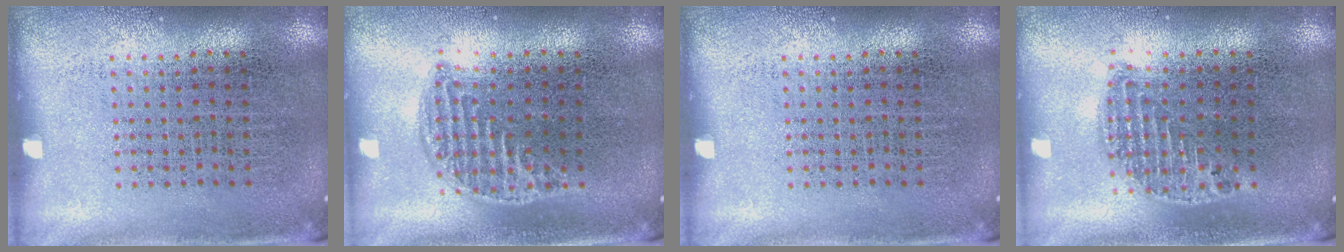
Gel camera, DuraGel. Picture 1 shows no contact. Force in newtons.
{"total": 1.2, "press": 1.0, "slide": 0.6}
{"total": 0.0}
{"total": 1.2, "press": 1.1, "slide": 0.5}